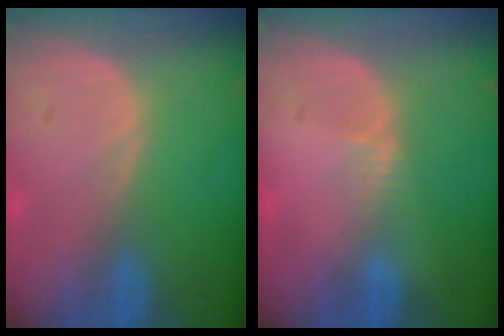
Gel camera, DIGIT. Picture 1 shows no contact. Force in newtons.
{"total": 1.3, "press": 1.1, "slide": 0.8}